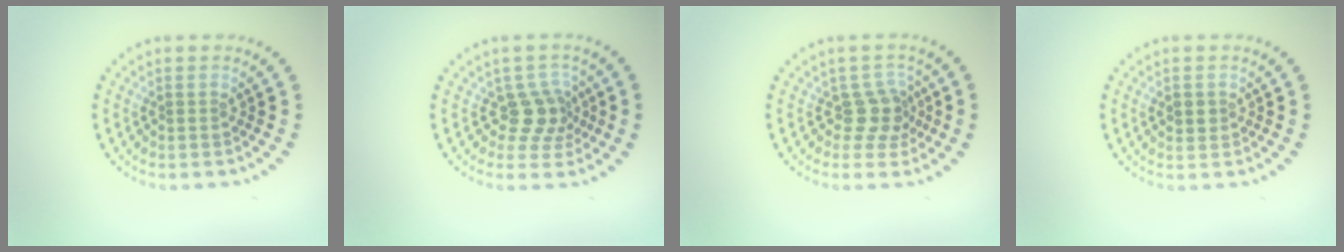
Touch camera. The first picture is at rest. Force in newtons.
{"total": 2.9, "press": 2.2, "slide": 2.0}
{"total": 2.5, "press": 1.9, "slide": 1.7}
{"total": 1.2, "press": 1.2, "slide": 0.3}